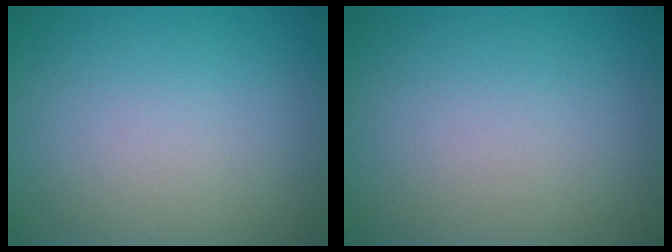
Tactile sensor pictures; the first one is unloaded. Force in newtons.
{"total": 0.0}